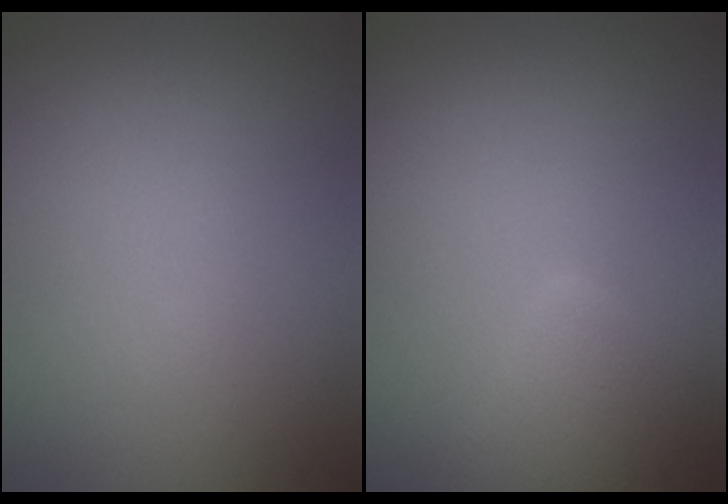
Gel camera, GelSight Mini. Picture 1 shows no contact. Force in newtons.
{"total": 3.9, "press": 3.9, "slide": 0.2}